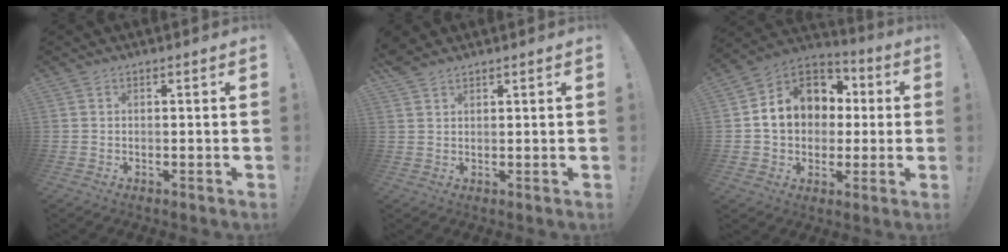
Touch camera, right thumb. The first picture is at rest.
{"total": 2.6, "force": [2.2, 1.0, 0.8], "torque": [-0.011, -0.012, 0.043]}
{"total": 13.8, "force": [2.1, 11.6, 7.2], "torque": [-0.098, 0.002, 0.048]}